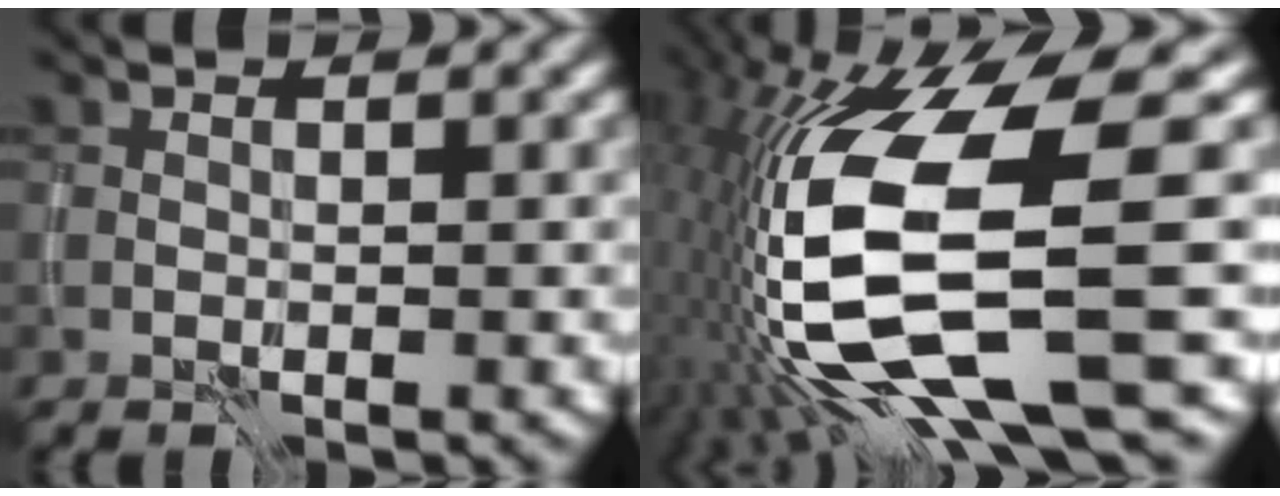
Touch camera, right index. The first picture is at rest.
{"total": 15.8, "force": [-3.5, 4.4, 14.7], "torque": [-0.300, -0.032, -0.050]}